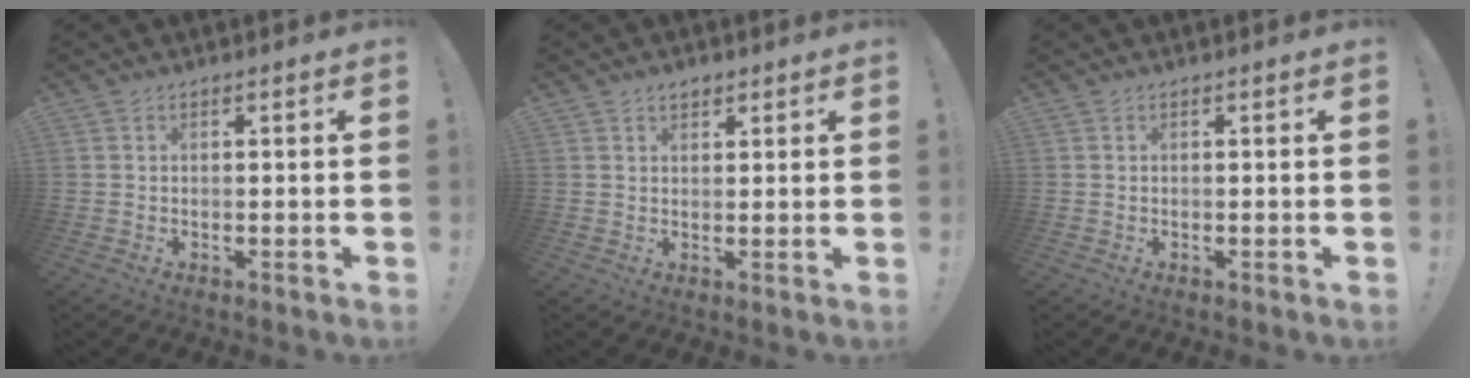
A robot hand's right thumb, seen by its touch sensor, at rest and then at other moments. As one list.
[{"total": 1.7, "force": [1.3, 0.9, 0.7], "torque": [-0.004, -0.006, 0.022]}, {"total": 0.0}]